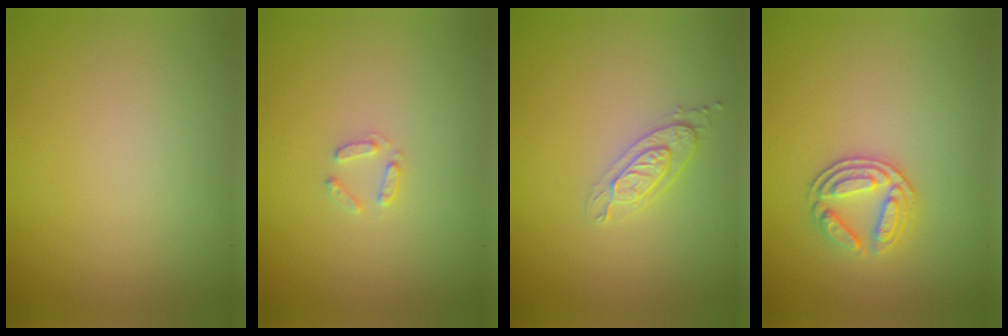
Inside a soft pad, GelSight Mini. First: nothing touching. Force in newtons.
{"total": 1.1, "press": 1.1, "slide": 0.2}
{"total": 2.1, "press": 2.0, "slide": 0.7}
{"total": 2.9, "press": 2.6, "slide": 1.1}